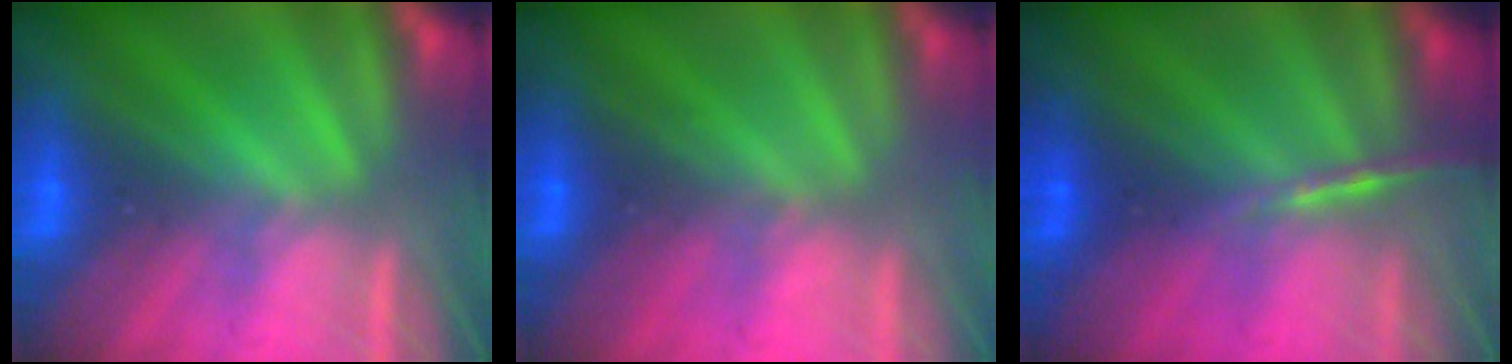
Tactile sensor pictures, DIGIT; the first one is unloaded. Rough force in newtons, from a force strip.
{"total": 4.7}
{"total": 1.5}